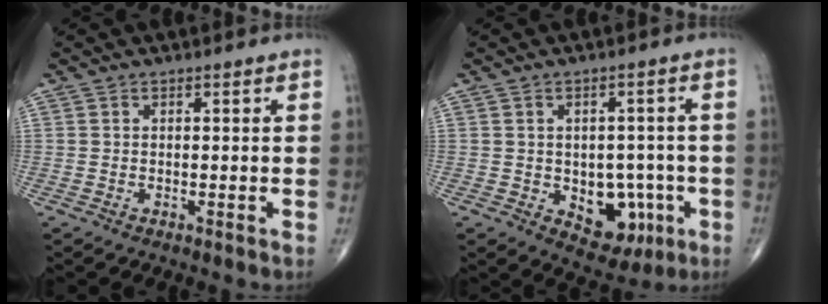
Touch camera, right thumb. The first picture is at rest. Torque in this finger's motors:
{"motor_torque": [1.46, 1.22, 0.28, -0.45, 0.02]}